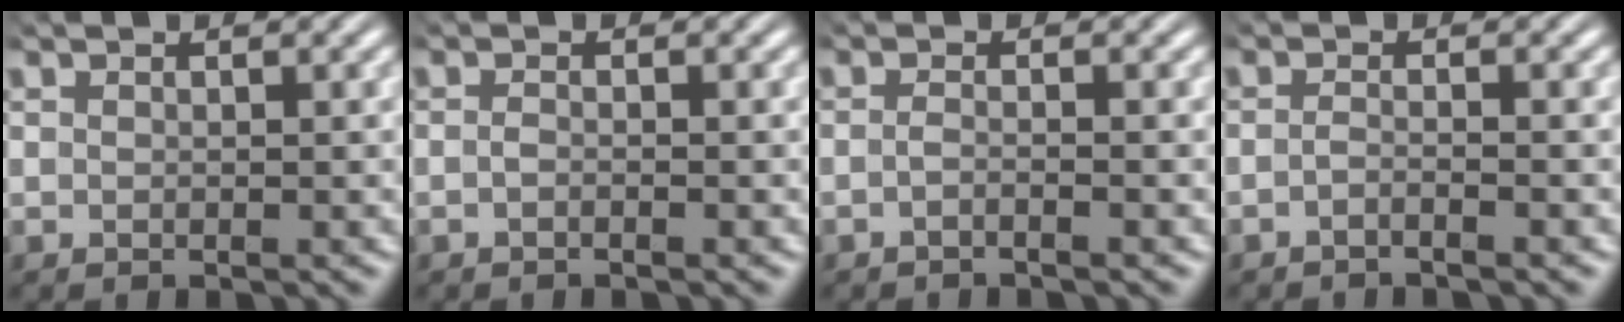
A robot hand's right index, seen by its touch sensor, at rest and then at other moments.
{"total": 0.8, "force": [-0.7, -0.1, 0.4], "torque": [-0.013, -0.006, -0.010]}
{"total": 1.4, "force": [-1.1, -0.5, 0.8], "torque": [-0.023, -0.006, -0.017]}
{"total": 1.7, "force": [-1.4, -0.3, 0.9], "torque": [-0.024, -0.007, -0.023]}